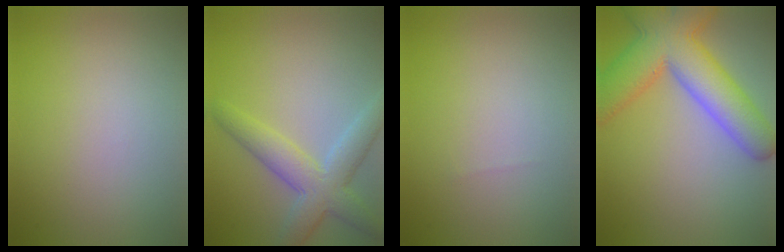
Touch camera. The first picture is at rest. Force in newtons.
{"total": 4.3, "press": 4.3, "slide": 0.3}
{"total": 0.0}
{"total": 9.9, "press": 9.9, "slide": 0.4}